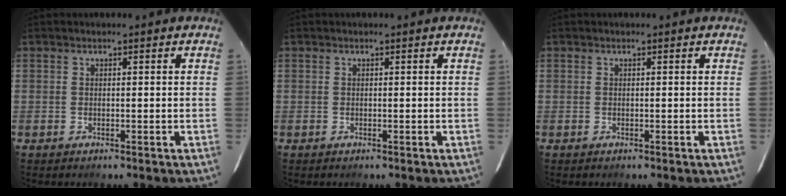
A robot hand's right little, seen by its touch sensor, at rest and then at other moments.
{"total": 0.0}
{"total": 0.0}